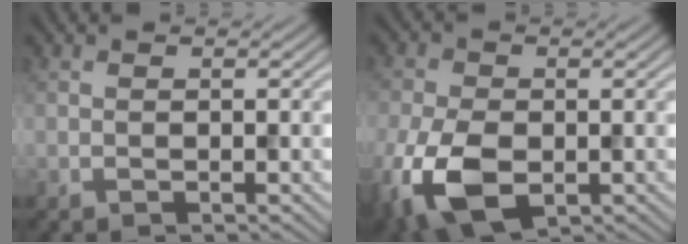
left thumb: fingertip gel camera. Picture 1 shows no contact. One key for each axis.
{"total": 10.6, "fx": -3.6, "fy": 6.4, "fz": 7.6, "tx": -0.205, "ty": -0.033, "tz": -0.063}